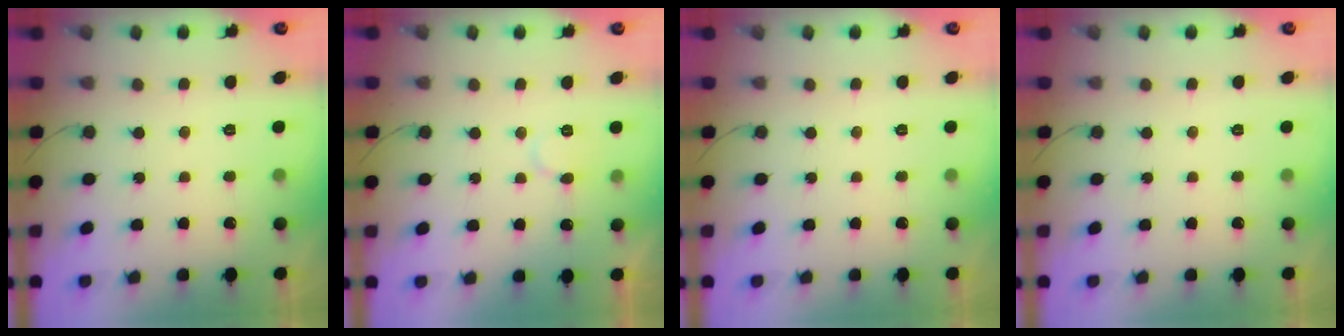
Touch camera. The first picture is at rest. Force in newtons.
{"total": 7.1, "press": 7.1, "slide": 0.6}
{"total": 0.0}
{"total": 0.0}